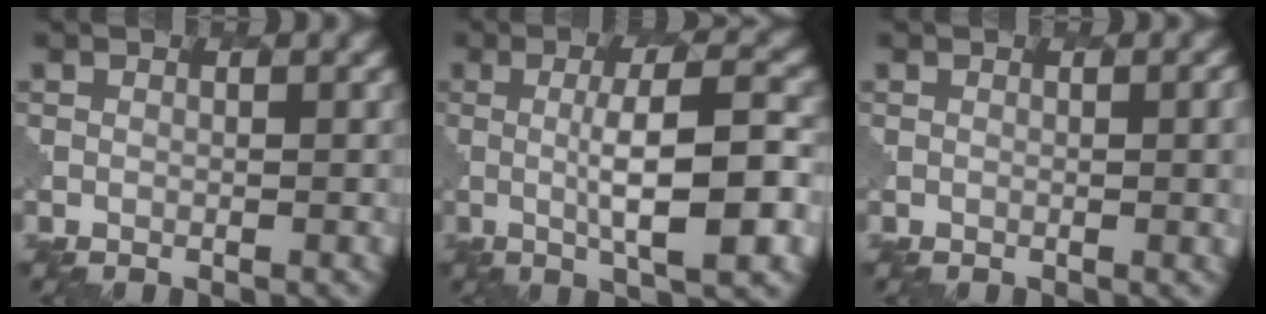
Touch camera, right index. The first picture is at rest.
{"total": 7.4, "force": [0.3, 1.6, 7.2], "torque": [-0.113, 0.001, 0.000]}
{"total": 2.8, "force": [0.2, 1.0, 2.7], "torque": [-0.023, 0.003, 0.000]}